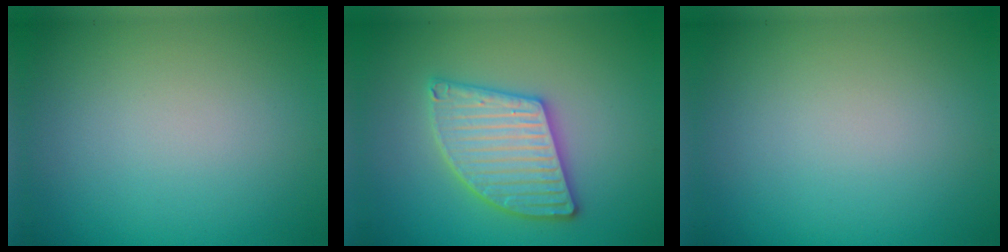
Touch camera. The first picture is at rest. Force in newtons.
{"total": 5.5, "press": 5.5, "slide": 0.7}
{"total": 0.0}